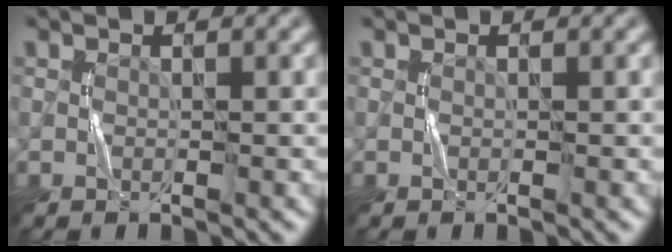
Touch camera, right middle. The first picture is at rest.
{"total": 0.0}